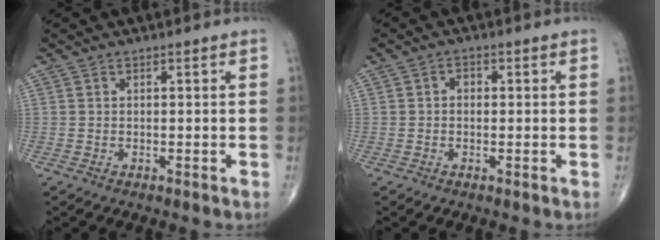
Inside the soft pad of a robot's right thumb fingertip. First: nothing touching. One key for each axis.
{"total": 1.5, "fx": 0.1, "fy": 1.2, "fz": 1.0, "tx": -0.006, "ty": 0.009, "tz": -0.003}